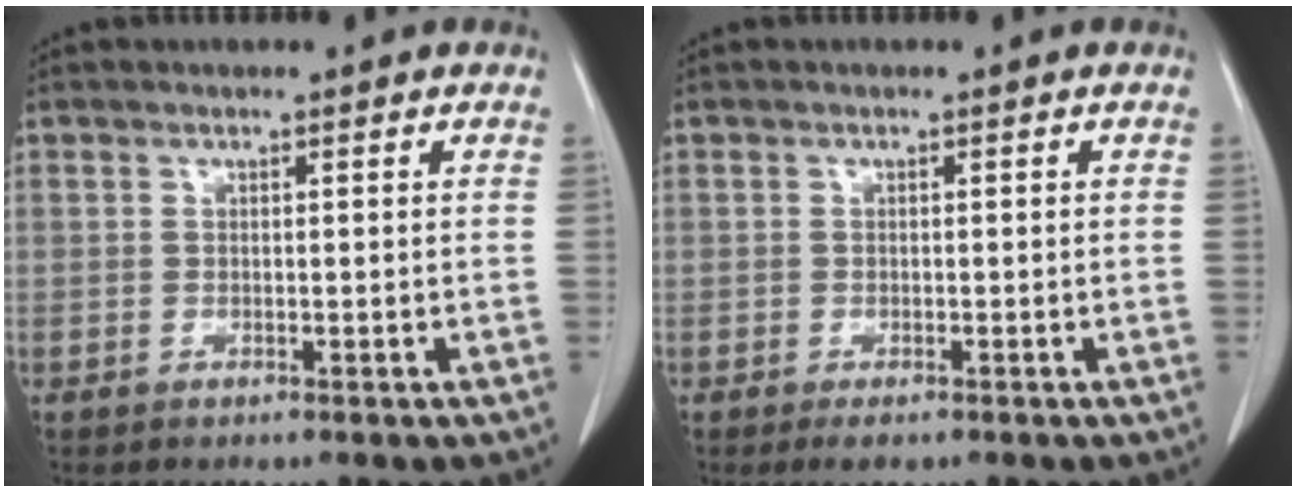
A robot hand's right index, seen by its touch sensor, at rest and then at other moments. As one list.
[{"total": 1.9, "force": [-1.2, 0.9, 1.1], "torque": [-0.019, -0.002, -0.013]}]